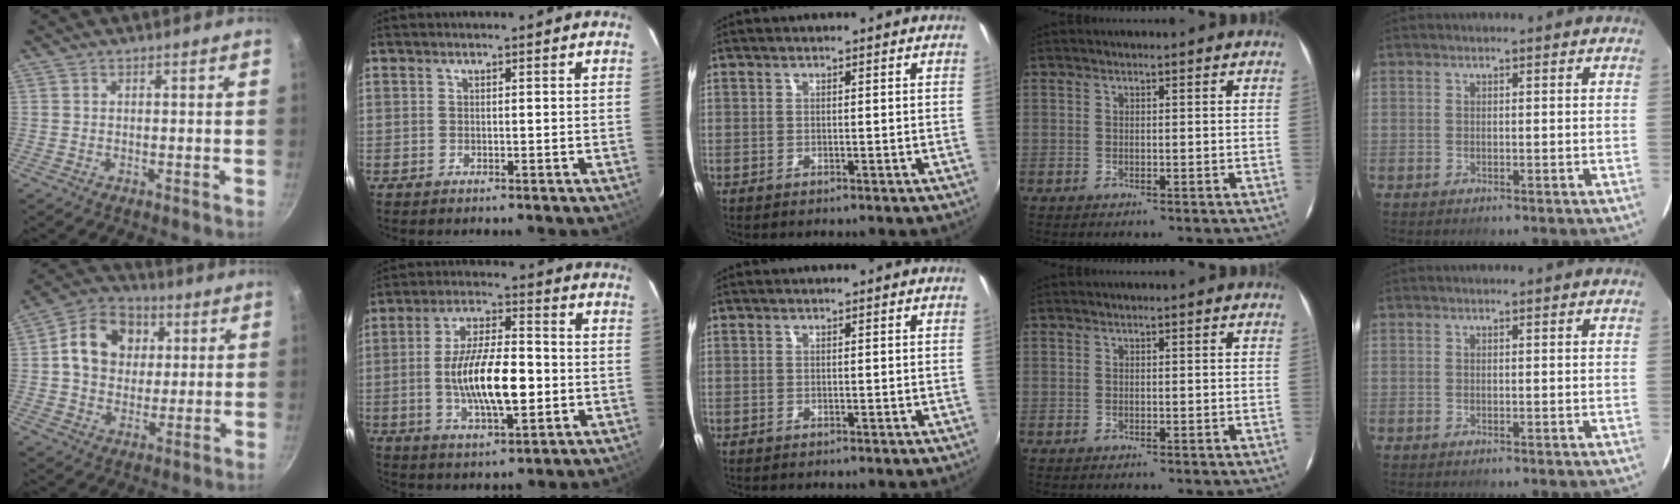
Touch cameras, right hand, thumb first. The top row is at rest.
{"thumb": {"total": 13.2, "force": [2.9, 10.6, 7.3], "torque": [-0.100, 0.013, 0.035]}, "index": {"total": 14.4, "force": [-2.4, 4.9, 13.3], "torque": [-0.247, -0.004, -0.038]}}